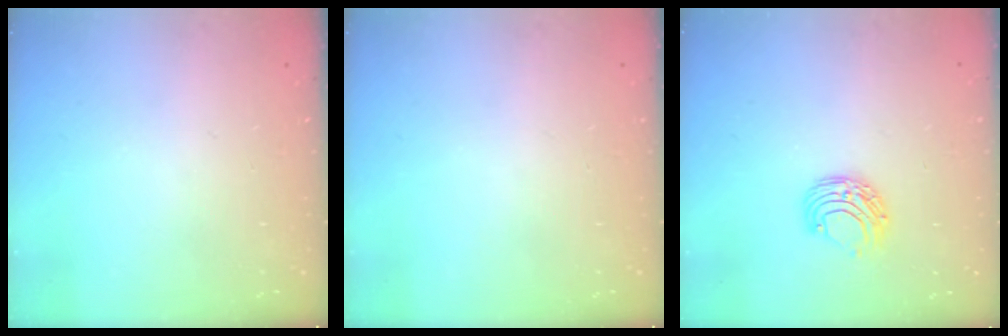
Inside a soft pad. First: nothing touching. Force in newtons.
{"total": 0.0}
{"total": 6.8, "press": 6.7, "slide": 0.6}